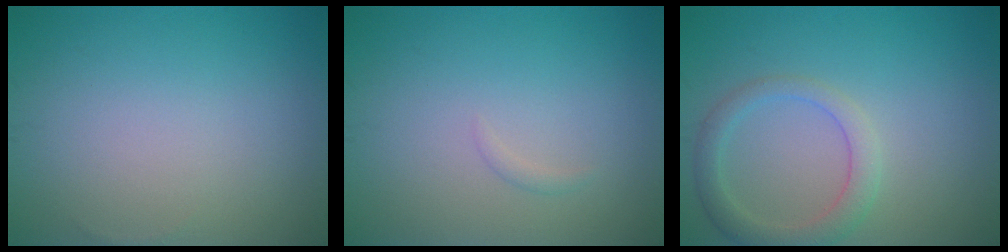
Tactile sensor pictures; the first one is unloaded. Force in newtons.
{"total": 0.5, "press": 0.5, "slide": 0.0}
{"total": 3.0, "press": 2.9, "slide": 0.3}